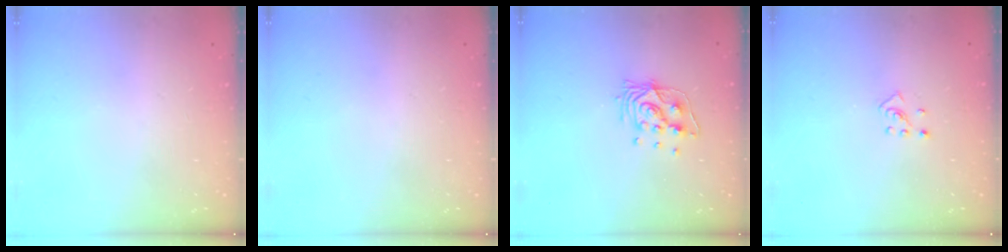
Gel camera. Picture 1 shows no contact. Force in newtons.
{"total": 0.0}
{"total": 10.3, "press": 10.3, "slide": 0.7}
{"total": 2.7, "press": 2.6, "slide": 0.9}